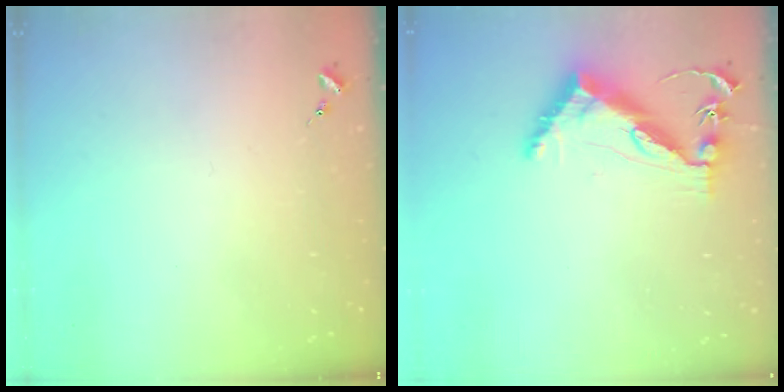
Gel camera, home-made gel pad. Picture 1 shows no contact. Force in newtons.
{"total": 12.8, "press": 12.8, "slide": 0.8}